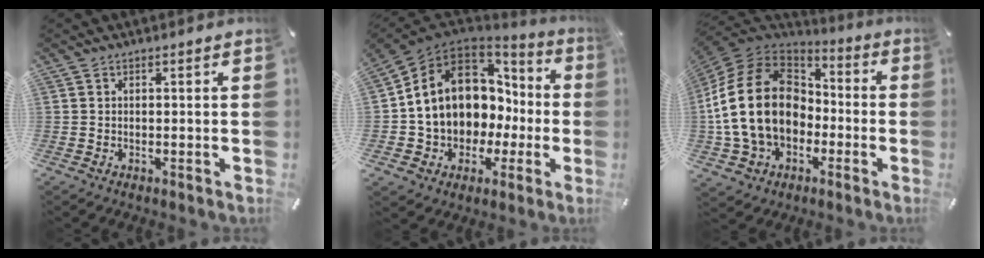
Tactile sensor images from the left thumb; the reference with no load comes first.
{"total": 13.1, "force": [2.7, 10.8, 7.0], "torque": [-0.154, -0.027, 0.054]}
{"total": 21.2, "force": [-1.9, 16.5, 13.2], "torque": [-0.286, 0.025, -0.035]}